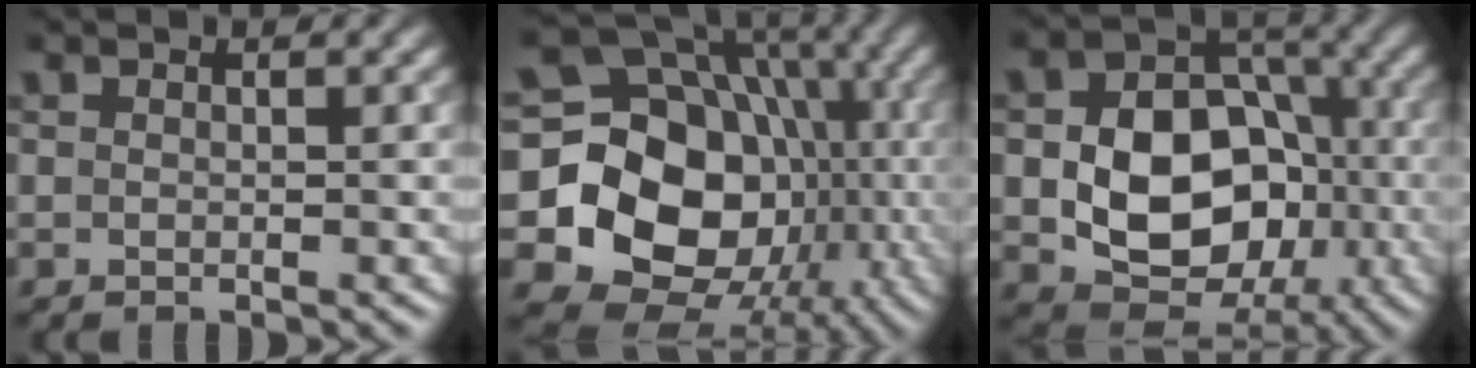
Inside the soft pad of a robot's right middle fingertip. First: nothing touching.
{"total": 18.8, "force": [-2.3, 16.0, 9.6], "torque": [-0.144, -0.012, -0.052]}
{"total": 11.3, "force": [-2.0, 8.3, 7.4], "torque": [-0.112, 0.004, -0.037]}